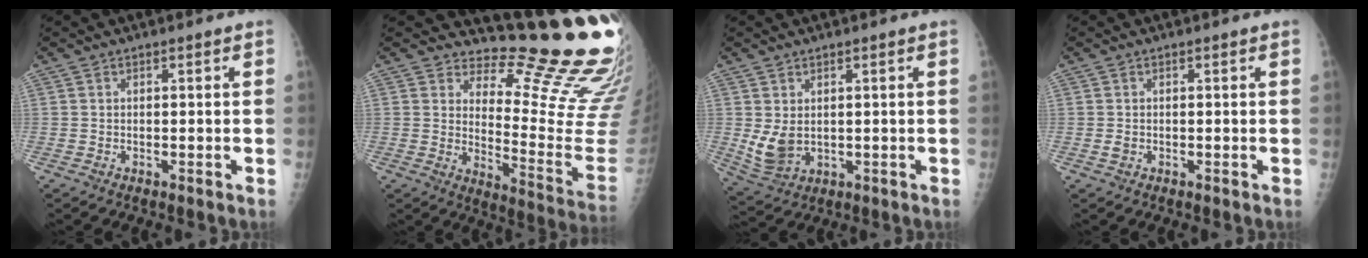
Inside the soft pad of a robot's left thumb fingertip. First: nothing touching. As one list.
[{"total": 18.3, "force": [16.1, 3.0, 8.2], "torque": [-0.070, -0.199, 0.200]}, {"total": 5.7, "force": [0.8, 3.9, 4.1], "torque": [-0.073, -0.016, 0.033]}, {"total": 0.9, "force": [-0.1, 0.7, 0.5], "torque": [-0.009, -0.001, 0.001]}]